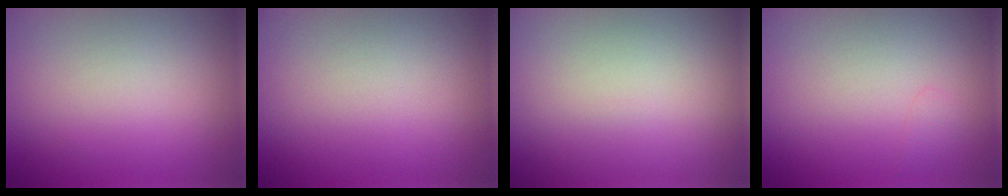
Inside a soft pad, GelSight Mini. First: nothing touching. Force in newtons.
{"total": 0.0}
{"total": 0.0}
{"total": 0.6, "press": 0.6, "slide": 0.1}